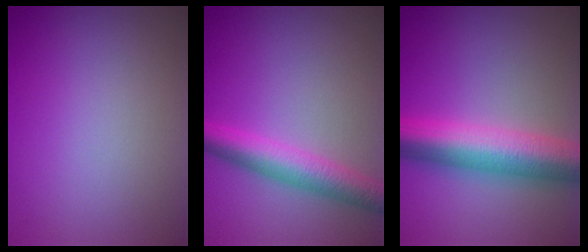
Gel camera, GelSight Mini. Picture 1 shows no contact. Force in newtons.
{"total": 4.6, "press": 4.6, "slide": 0.1}
{"total": 8.4, "press": 8.4, "slide": 0.2}